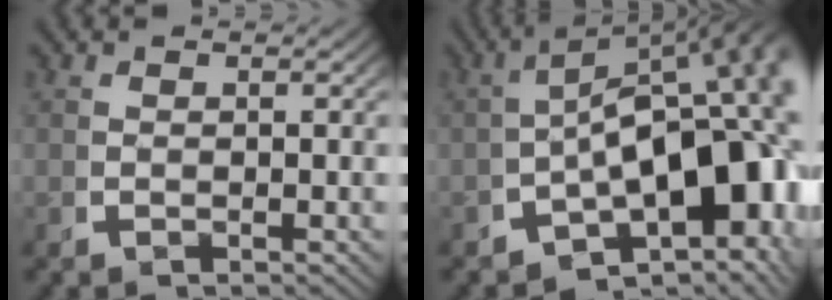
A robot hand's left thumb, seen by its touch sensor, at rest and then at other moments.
{"total": 17.8, "force": [-1.9, 10.3, 14.3], "torque": [-0.192, -0.030, -0.024]}